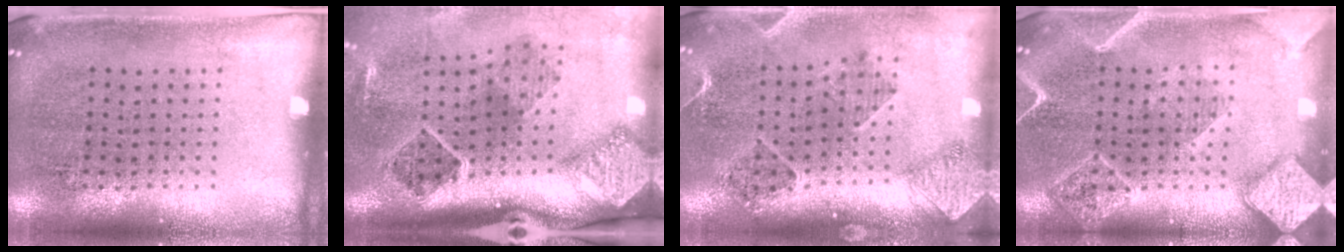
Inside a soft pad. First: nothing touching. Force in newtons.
{"total": 3.0, "press": 1.9, "slide": 2.3}
{"total": 1.6, "press": 1.5, "slide": 0.4}
{"total": 2.2, "press": 2.2, "slide": 0.2}